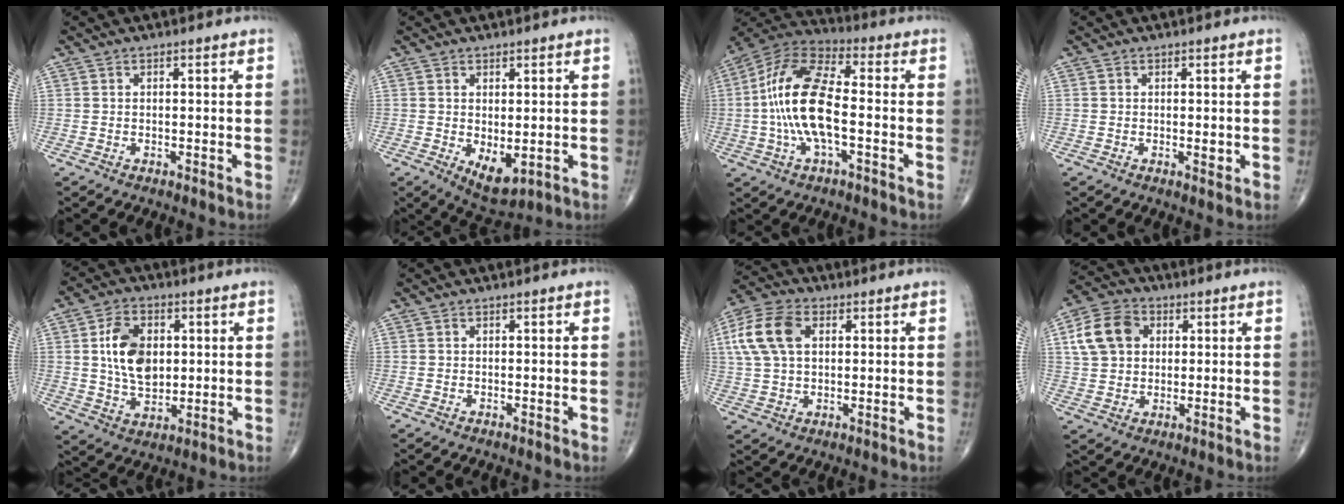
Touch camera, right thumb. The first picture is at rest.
{"total": 5.7, "force": [-0.8, 2.9, 4.8], "torque": [-0.066, -0.015, 0.003]}
{"total": 16.2, "force": [-1.5, 6.5, 14.8], "torque": [-0.302, 0.031, -0.037]}
{"total": 1.3, "force": [0.0, 0.5, 1.1], "torque": [-0.015, -0.004, -0.002]}
{"total": 11.5, "force": [1.9, 7.5, 8.5], "torque": [-0.133, -0.009, 0.038]}
{"total": 0.0}
{"total": 11.5, "force": [3.0, 7.3, 8.4], "torque": [-0.172, 0.013, 0.054]}
{"total": 10.4, "force": [2.7, 8.0, 6.1], "torque": [-0.099, 0.008, 0.046]}